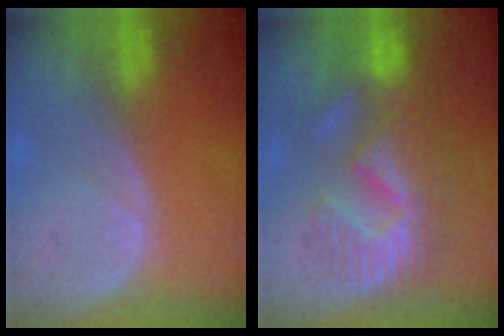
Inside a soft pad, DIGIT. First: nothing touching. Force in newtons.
{"total": 8.6, "press": 8.5, "slide": 1.4}